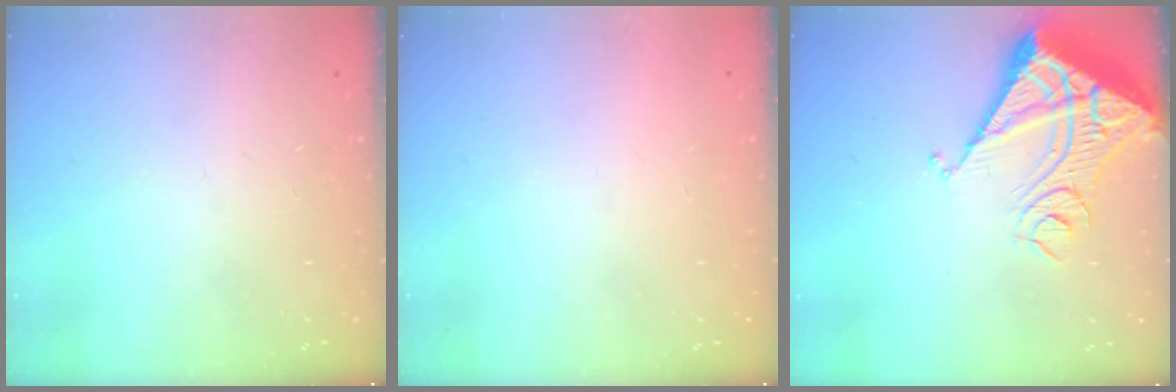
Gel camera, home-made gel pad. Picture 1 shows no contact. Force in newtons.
{"total": 1.6, "press": 1.6, "slide": 0.1}
{"total": 13.8, "press": 13.7, "slide": 1.9}